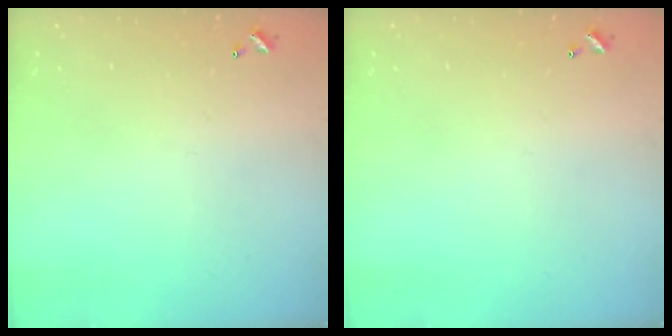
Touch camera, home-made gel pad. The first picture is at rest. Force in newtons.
{"total": 0.0}